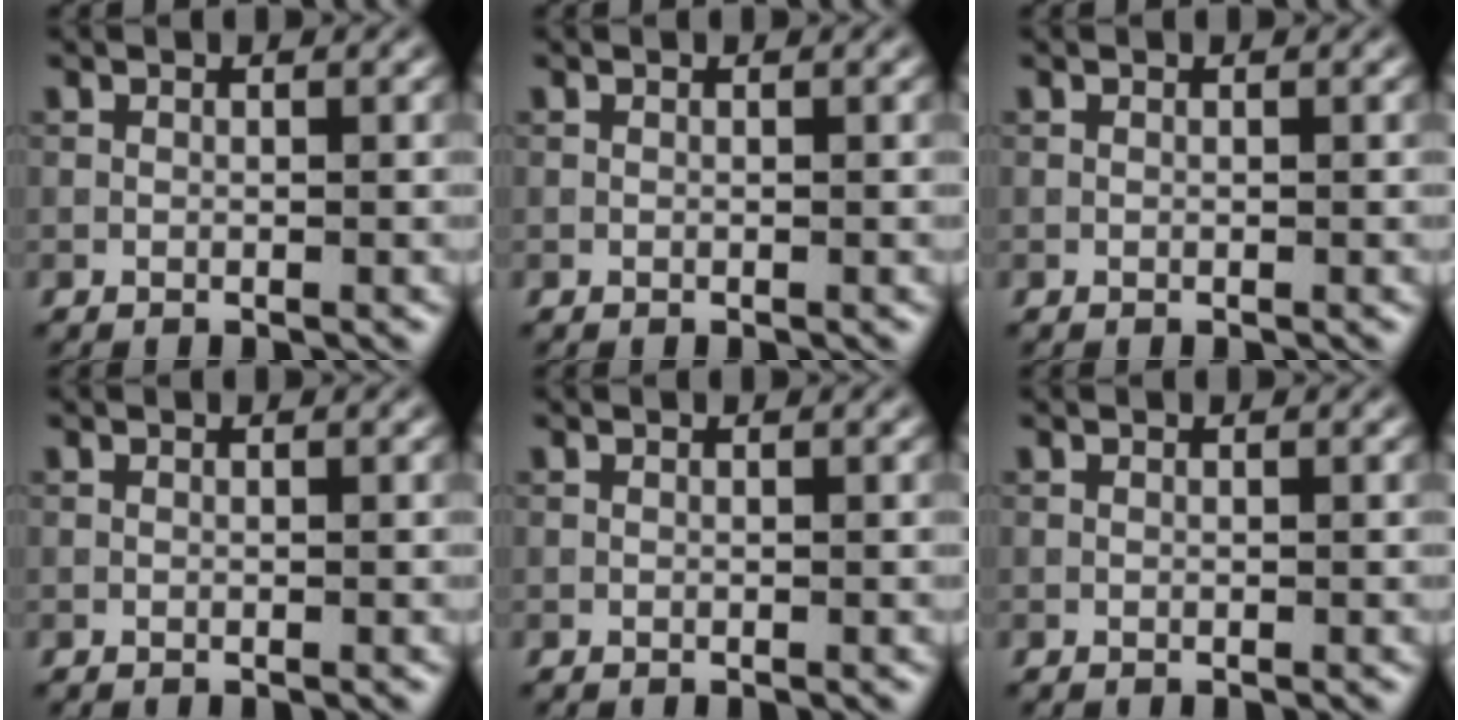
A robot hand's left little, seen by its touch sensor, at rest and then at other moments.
{"total": 0.0}
{"total": 0.0}
{"total": 0.0}
{"total": 0.0}
{"total": 0.0}